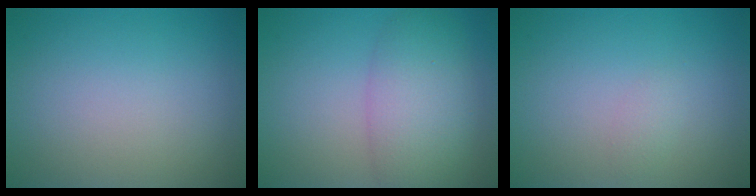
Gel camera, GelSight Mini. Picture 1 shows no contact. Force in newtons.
{"total": 6.0, "press": 6.0, "slide": 0.2}
{"total": 0.8, "press": 0.8, "slide": 0.0}